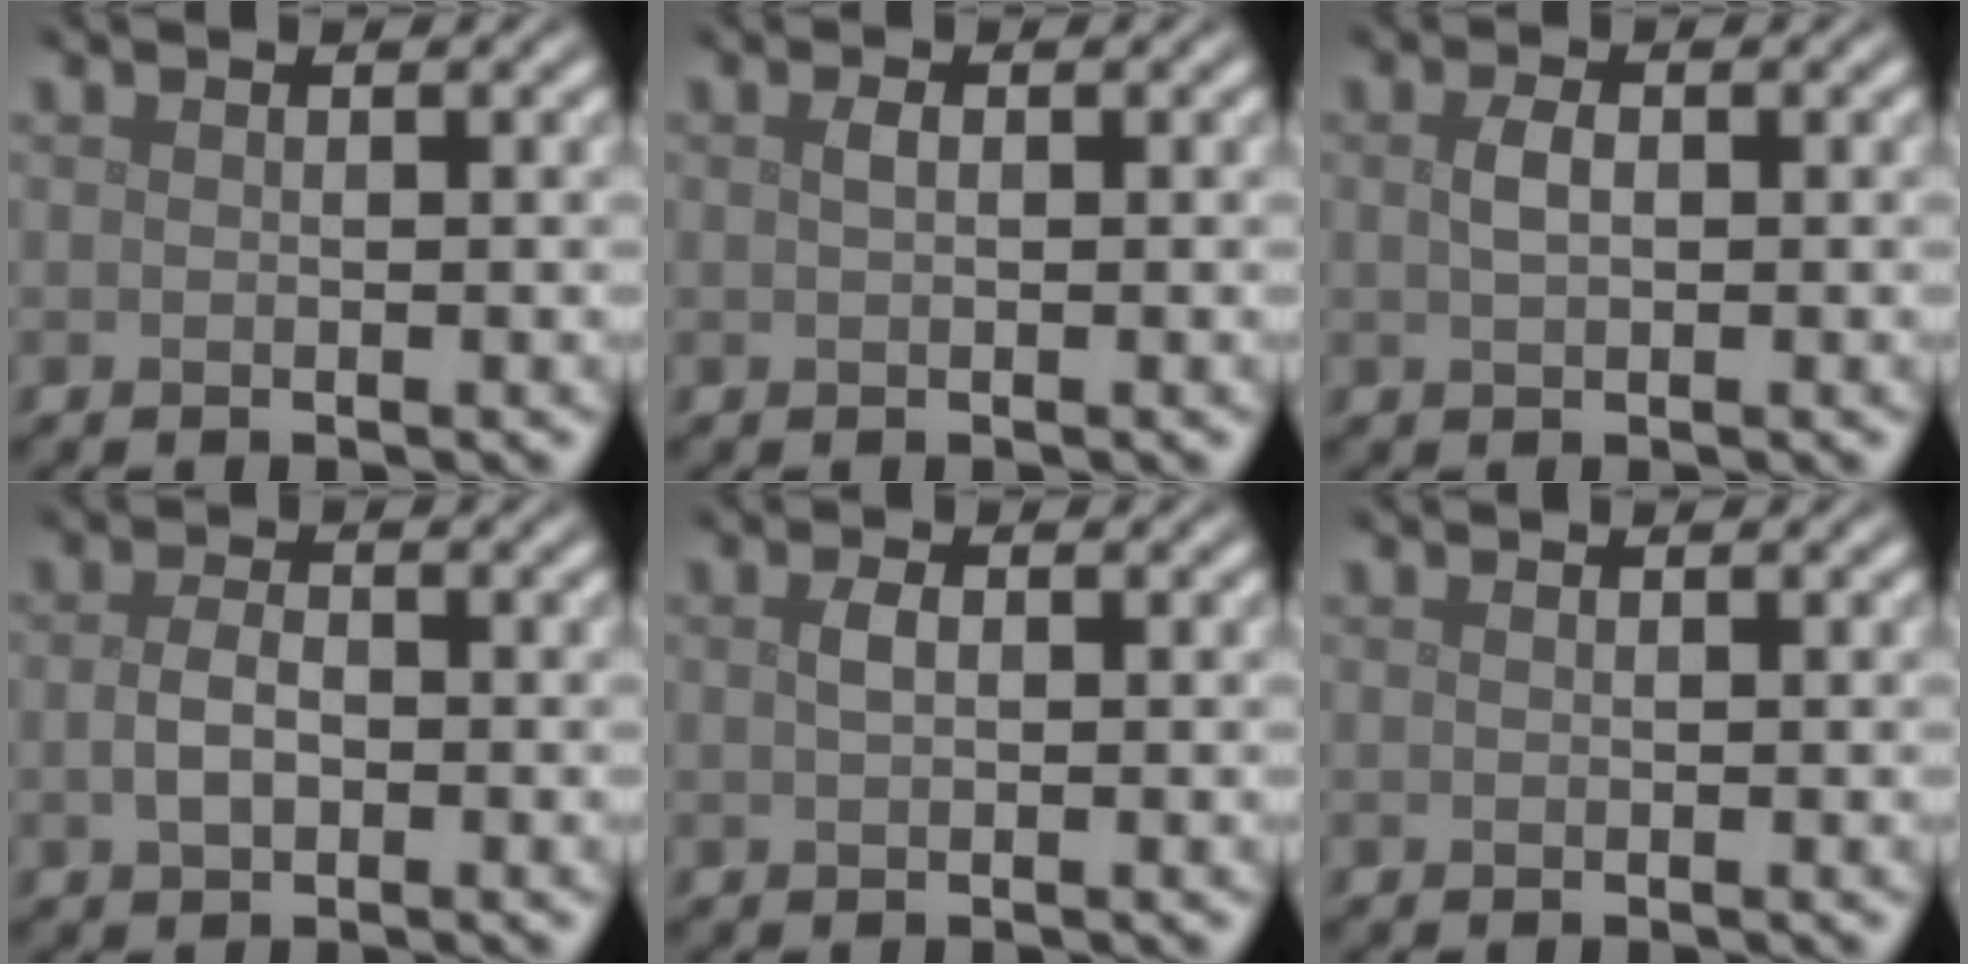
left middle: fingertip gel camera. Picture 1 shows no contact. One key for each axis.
{"total": 0.7, "fx": 0.2, "fy": 0.3, "fz": 0.6, "tx": -0.014, "ty": 0.002, "tz": 0.003}
{"total": 1.5, "fx": 0.2, "fy": 0.8, "fz": 1.2, "tx": -0.029, "ty": 0.001, "tz": 0.004}
{"total": 2.2, "fx": -0.4, "fy": 1.3, "fz": 1.7, "tx": -0.037, "ty": 0.000, "tz": -0.008}
{"total": 1.1, "fx": 0.2, "fy": 0.6, "fz": 0.9, "tx": -0.021, "ty": 0.002, "tz": 0.003}
{"total": 0.0}